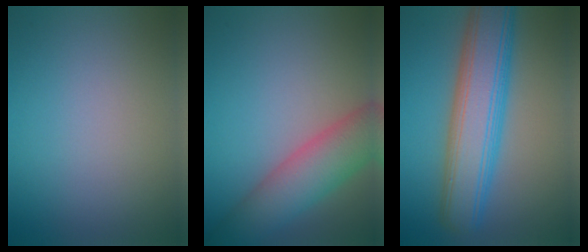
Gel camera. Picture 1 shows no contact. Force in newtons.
{"total": 7.1, "press": 7.0, "slide": 0.2}
{"total": 9.2, "press": 9.2, "slide": 0.3}